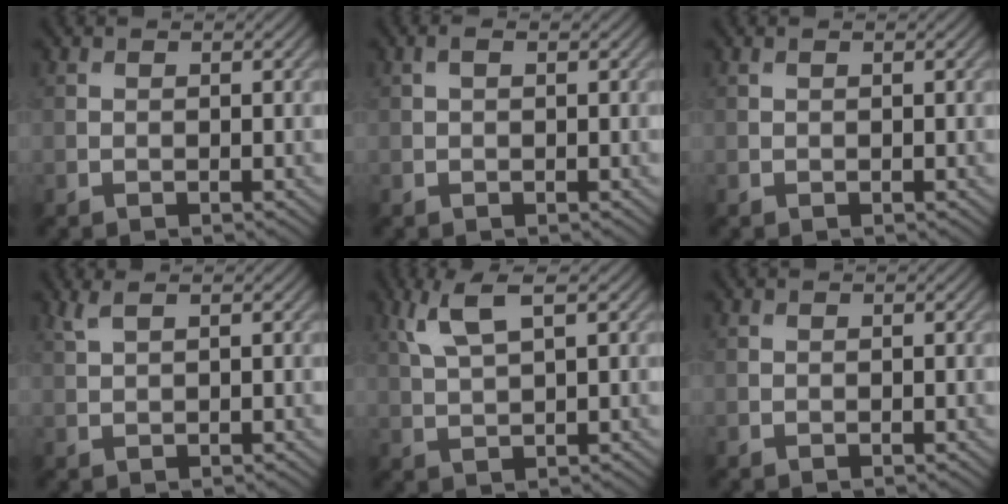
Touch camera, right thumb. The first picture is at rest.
{"total": 0.9, "force": [0.3, 0.4, 0.7], "torque": [-0.018, 0.003, 0.004]}
{"total": 0.0}
{"total": 1.7, "force": [1.1, 0.3, 1.3], "torque": [-0.033, 0.007, 0.025]}
{"total": 4.9, "force": [2.5, 1.2, 4.0], "torque": [-0.101, 0.010, 0.055]}
{"total": 0.0}